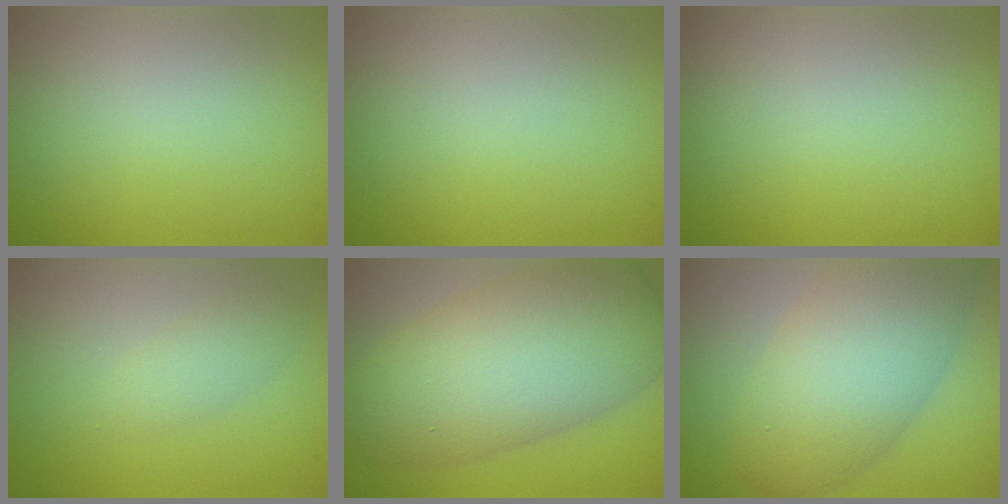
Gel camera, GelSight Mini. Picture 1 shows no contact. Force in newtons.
{"total": 0.0}
{"total": 0.0}
{"total": 1.7, "press": 1.6, "slide": 0.1}
{"total": 11.1, "press": 11.0, "slide": 0.5}
{"total": 8.2, "press": 8.2, "slide": 0.3}